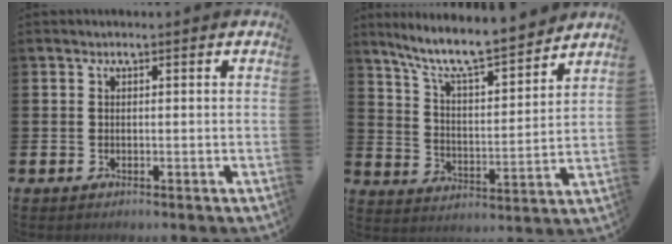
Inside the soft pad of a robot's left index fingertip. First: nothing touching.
{"total": 9.4, "force": [8.5, 1.2, 3.9], "torque": [-0.104, -0.061, 0.144]}